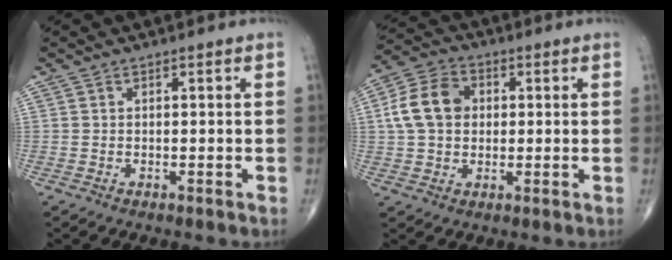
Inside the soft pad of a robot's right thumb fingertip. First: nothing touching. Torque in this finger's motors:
{"motor_torque": [0.27, 0.16, 0.97, 0.11, 0.09]}